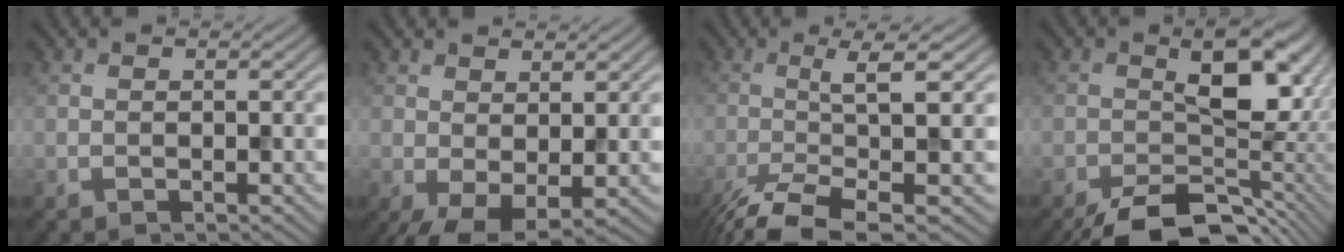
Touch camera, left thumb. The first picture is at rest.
{"total": 4.0, "force": [-0.2, 2.1, 3.4], "torque": [-0.073, -0.009, -0.001]}
{"total": 8.6, "force": [-3.0, 1.3, 7.9], "torque": [-0.136, -0.001, -0.063]}
{"total": 13.7, "force": [-5.4, 6.9, 10.6], "torque": [-0.142, -0.023, -0.075]}